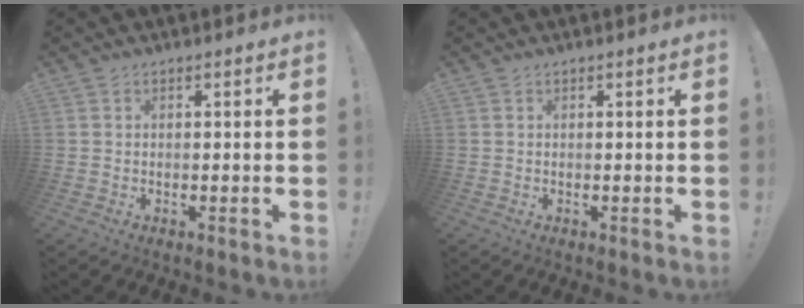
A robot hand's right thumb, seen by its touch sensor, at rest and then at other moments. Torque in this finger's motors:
{"motor_torque": [-0.02, 0.10, 0.07, -0.11, -0.01]}